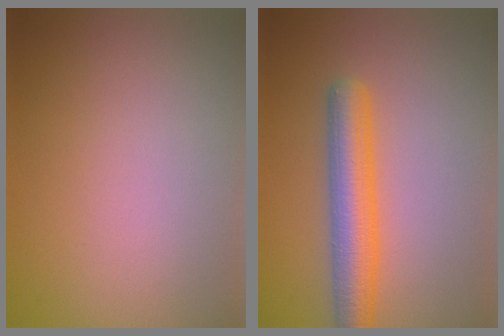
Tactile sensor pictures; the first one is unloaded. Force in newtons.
{"total": 5.1, "press": 5.1, "slide": 0.2}